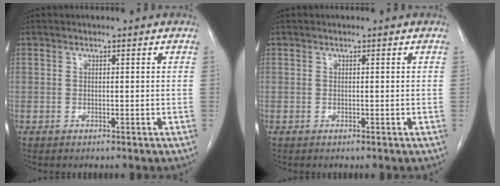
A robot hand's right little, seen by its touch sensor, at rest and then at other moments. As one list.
[{"total": 0.0}]